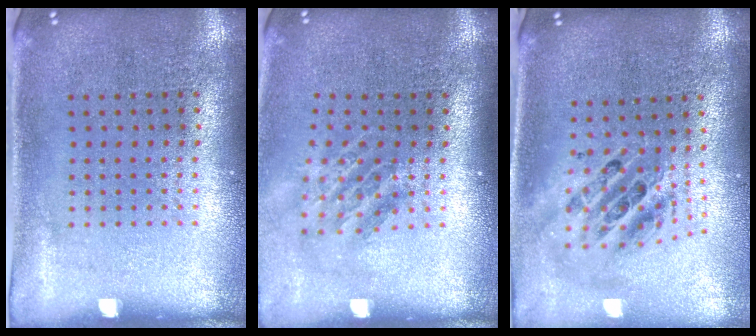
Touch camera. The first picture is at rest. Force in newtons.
{"total": 1.6, "press": 1.1, "slide": 1.1}
{"total": 2.2, "press": 1.6, "slide": 1.4}